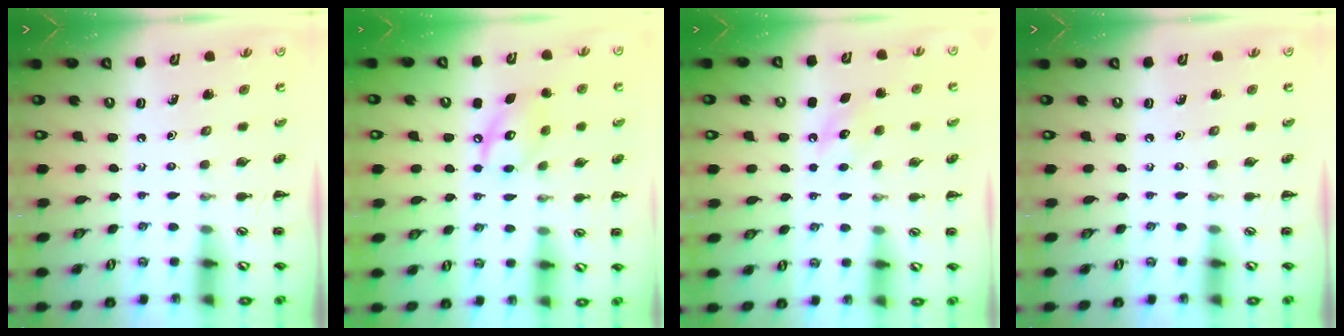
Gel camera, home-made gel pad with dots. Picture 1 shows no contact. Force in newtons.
{"total": 9.7, "press": 9.7, "slide": 1.2}
{"total": 6.0, "press": 5.8, "slide": 1.3}
{"total": 0.0}